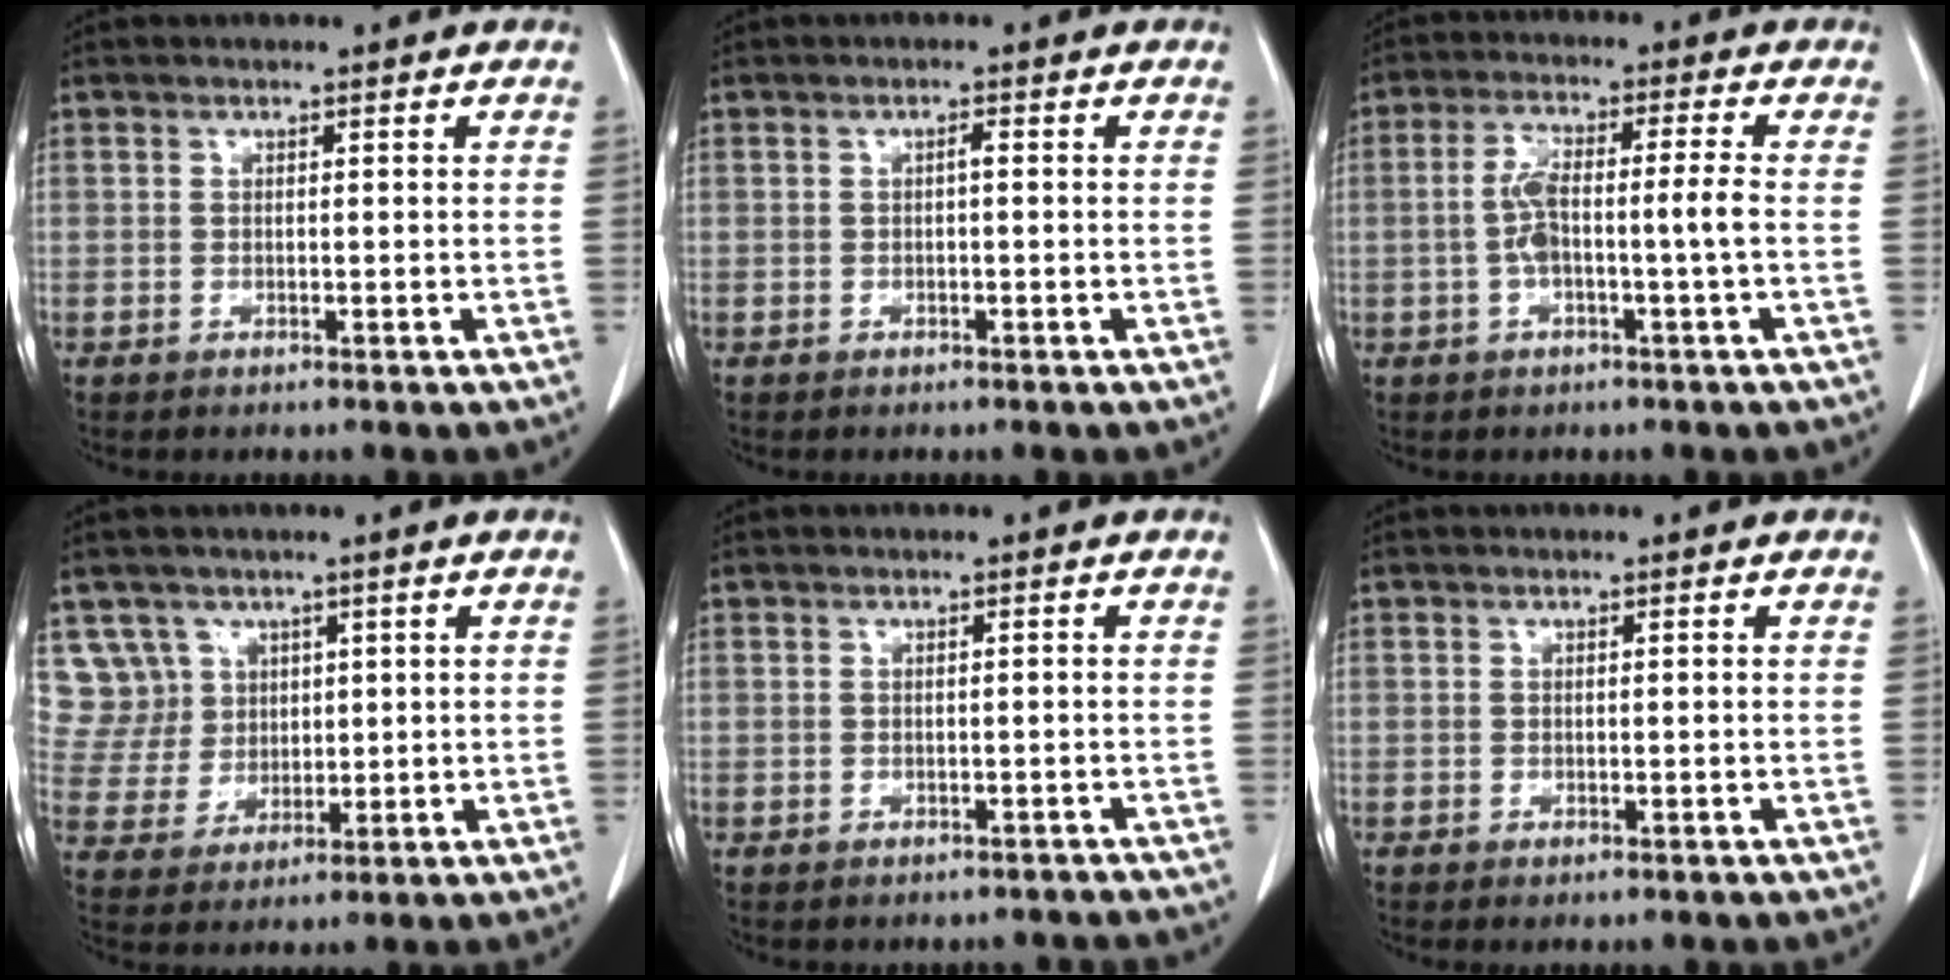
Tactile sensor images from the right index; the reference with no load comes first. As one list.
[{"total": 0.8, "force": [0.0, 0.1, 0.8], "torque": [-0.013, 0.002, -0.001]}, {"total": 6.1, "force": [-1.0, 0.4, 6.0], "torque": [-0.124, 0.018, -0.018]}, {"total": 7.2, "force": [3.7, 6.2, -0.3], "torque": [0.008, 0.018, 0.083]}, {"total": 3.2, "force": [-2.8, 1.5, 0.2], "torque": [-0.002, 0.009, -0.030]}, {"total": 0.5, "force": [-0.3, 0.0, 0.4], "torque": [-0.011, -0.002, -0.003]}]